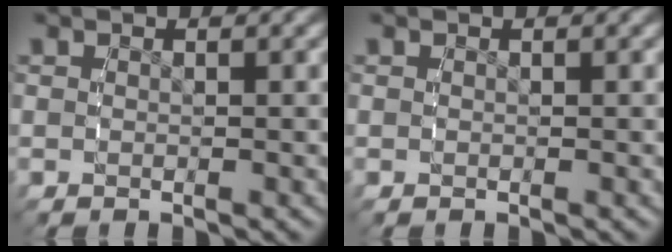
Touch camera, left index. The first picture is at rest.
{"total": 0.0}